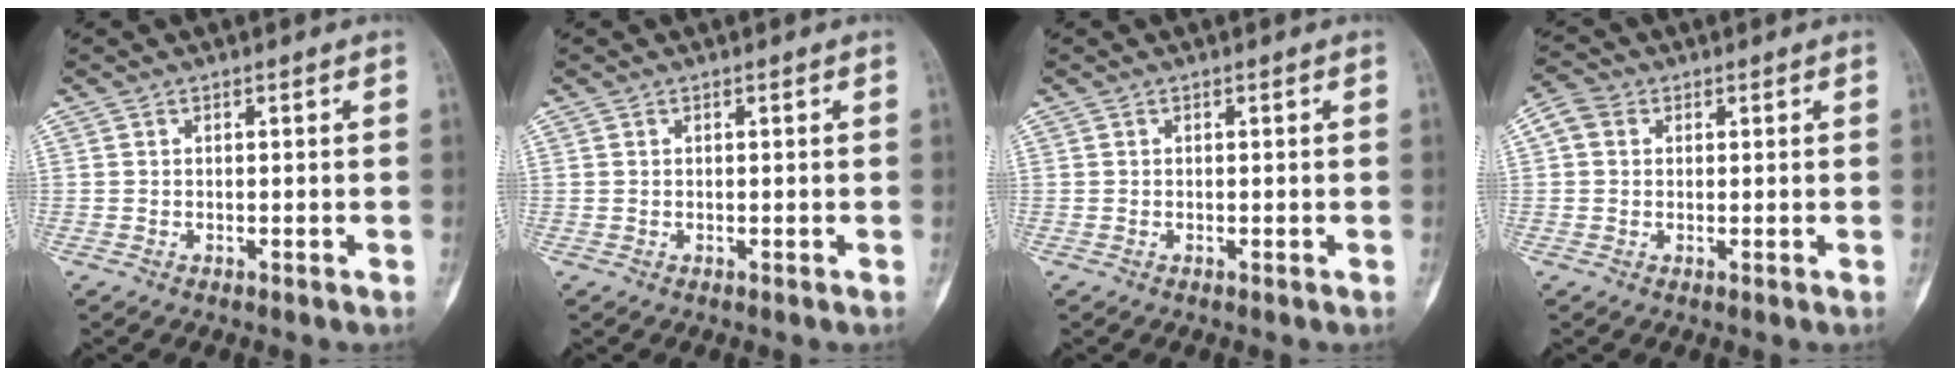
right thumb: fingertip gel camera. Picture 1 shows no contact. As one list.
[{"total": 0.0}, {"total": 0.0}, {"total": 3.9, "force": [0.9, 3.4, 1.8], "torque": [-0.029, 0.014, 0.012]}]